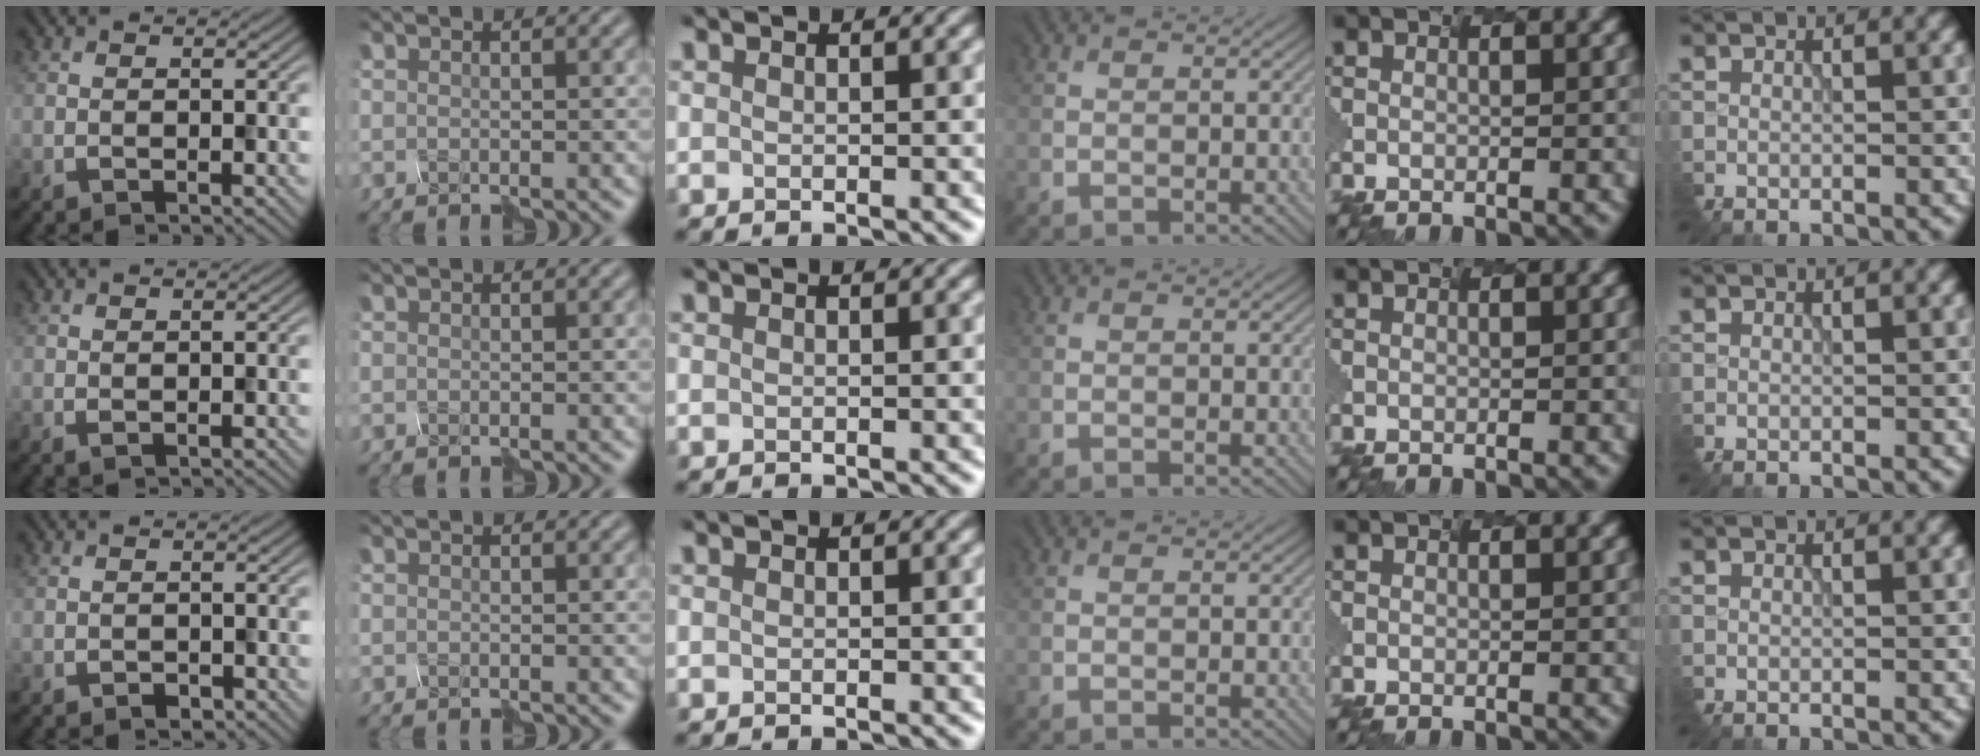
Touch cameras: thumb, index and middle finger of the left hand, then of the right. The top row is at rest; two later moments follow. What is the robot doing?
{"motion": "shake", "object": "plastic piggy bank"}